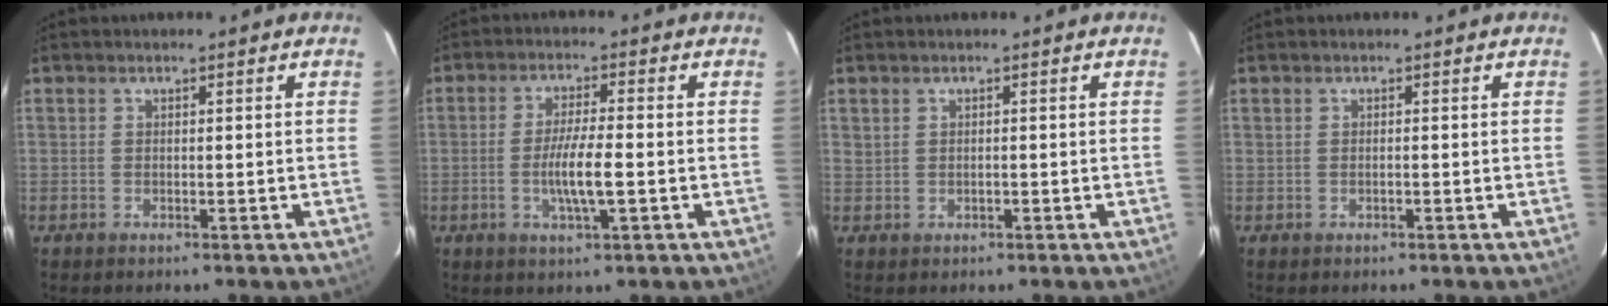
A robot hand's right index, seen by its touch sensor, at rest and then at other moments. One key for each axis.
{"total": 6.1, "fx": -1.2, "fy": 0.4, "fz": 6.0, "tx": -0.111, "ty": -0.007, "tz": -0.024}
{"total": 0.8, "fx": 0.3, "fy": 0.5, "fz": 0.5, "tx": -0.015, "ty": 0.002, "tz": 0.010}
{"total": 0.0}